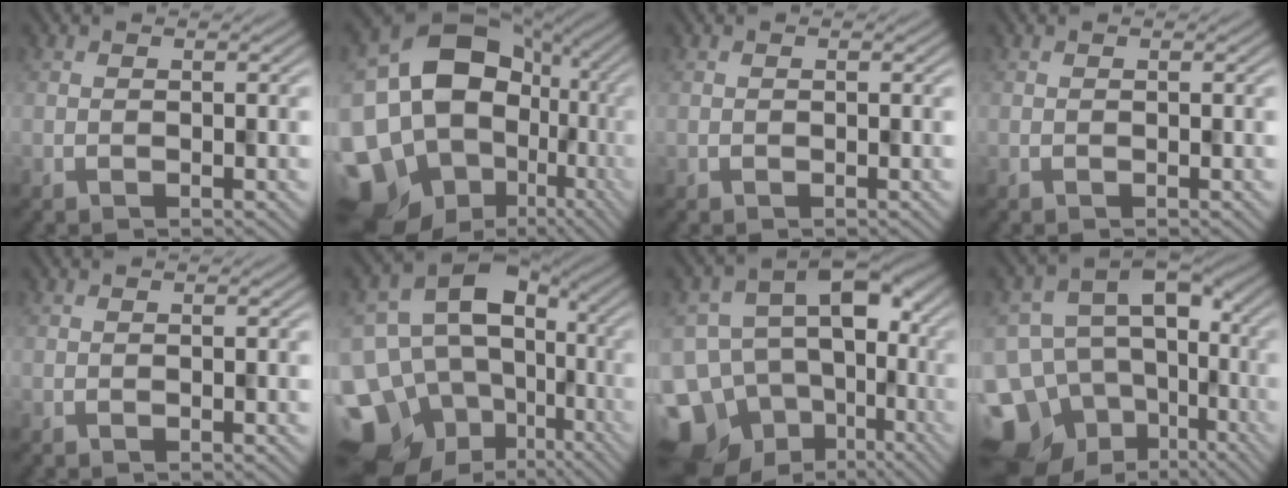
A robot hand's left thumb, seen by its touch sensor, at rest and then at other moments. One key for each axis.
{"total": 18.8, "fx": -3.0, "fy": 15.5, "fz": 10.1, "tx": -0.212, "ty": -0.019, "tz": -0.010}
{"total": 0.0}
{"total": 0.0}
{"total": 0.0}
{"total": 18.4, "fx": -5.1, "fy": 14.5, "fz": 10.2, "tx": -0.215, "ty": -0.019, "tz": -0.052}
{"total": 16.5, "fx": -5.7, "fy": 12.4, "fz": 9.2, "tx": -0.185, "ty": -0.011, "tz": -0.062}
{"total": 17.1, "fx": -7.3, "fy": 12.9, "fz": 8.5, "tx": -0.189, "ty": -0.021, "tz": -0.087}